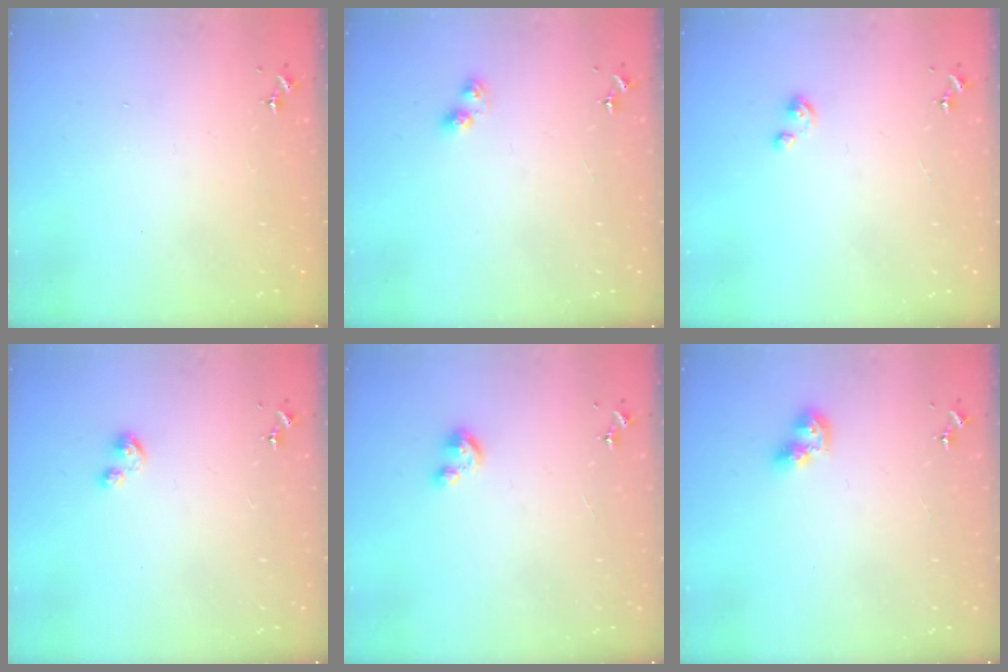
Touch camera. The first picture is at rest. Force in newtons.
{"total": 4.8, "press": 4.5, "slide": 1.7}
{"total": 3.0, "press": 3.0, "slide": 0.2}
{"total": 3.4, "press": 3.3, "slide": 0.4}
{"total": 5.0, "press": 4.9, "slide": 0.5}
{"total": 6.6, "press": 6.6, "slide": 0.4}